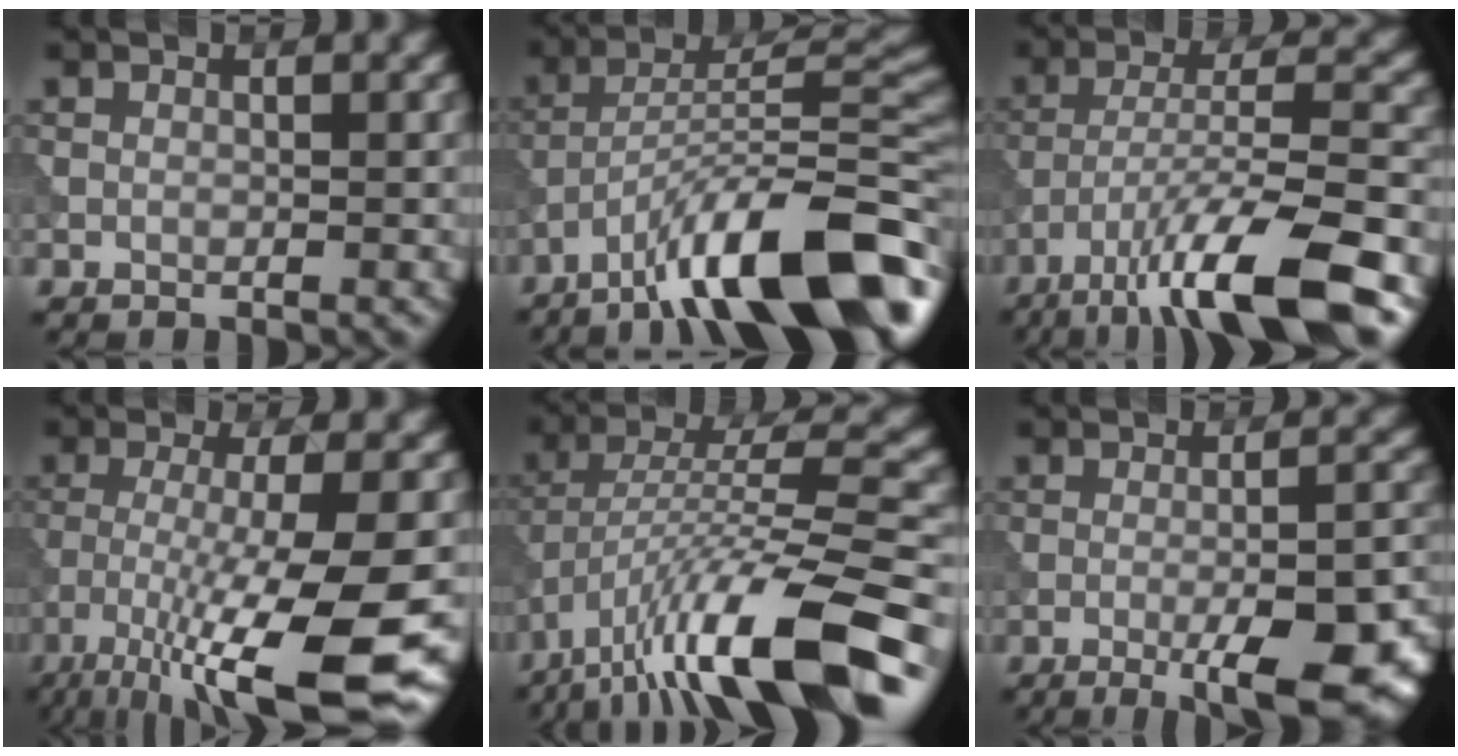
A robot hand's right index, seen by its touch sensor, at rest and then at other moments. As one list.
[{"total": 14.2, "force": [-9.1, 3.6, 10.4], "torque": [-0.159, 0.011, -0.160]}, {"total": 11.9, "force": [-7.4, 2.3, 9.1], "torque": [-0.154, 0.005, -0.127]}, {"total": 12.3, "force": [-6.3, 2.4, 10.3], "torque": [-0.179, -0.022, -0.104]}, {"total": 13.5, "force": [-7.6, 3.1, 10.7], "torque": [-0.185, 0.015, -0.128]}, {"total": 11.0, "force": [-4.4, 3.3, 9.6], "torque": [-0.122, 0.000, -0.054]}]